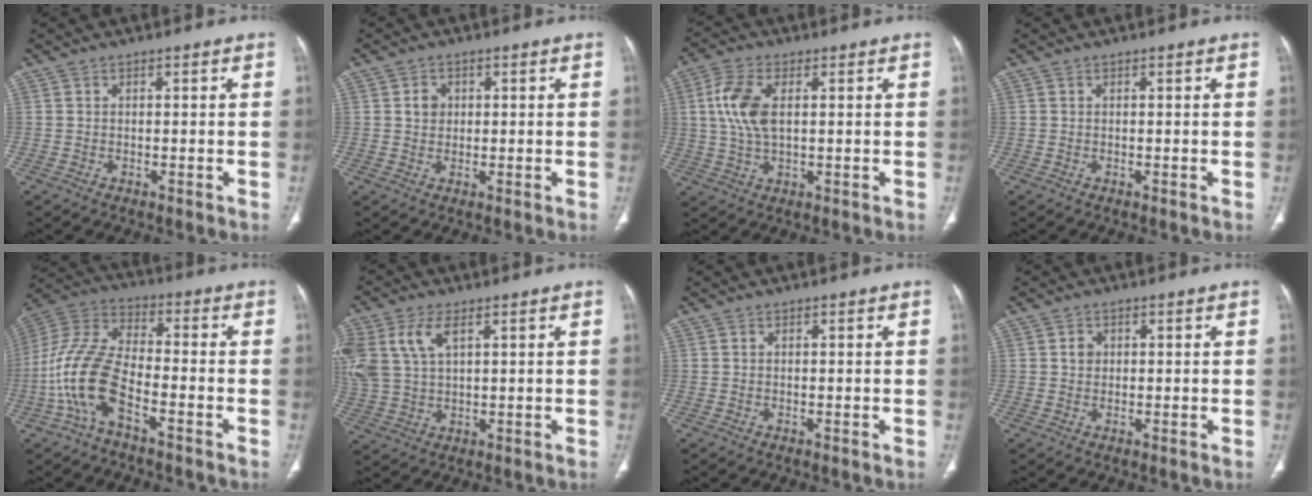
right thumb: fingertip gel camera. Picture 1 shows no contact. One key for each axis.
{"total": 2.7, "fx": 0.6, "fy": 2.4, "fz": 1.2, "tx": -0.007, "ty": 0.000, "tz": 0.010}
{"total": 8.7, "fx": 1.6, "fy": 4.5, "fz": 7.2, "tx": -0.165, "ty": 0.004, "tz": 0.033}
{"total": 0.0}
{"total": 14.2, "fx": -5.7, "fy": 6.5, "fz": 11.3, "tx": -0.248, "ty": 0.043, "tz": -0.115}
{"total": 11.3, "fx": 4.3, "fy": 6.3, "fz": 8.3, "tx": -0.206, "ty": 0.002, "tz": 0.093}
{"total": 0.0}
{"total": 1.8, "fx": 0.4, "fy": 1.6, "fz": 0.8, "tx": -0.006, "ty": 0.002, "tz": 0.005}